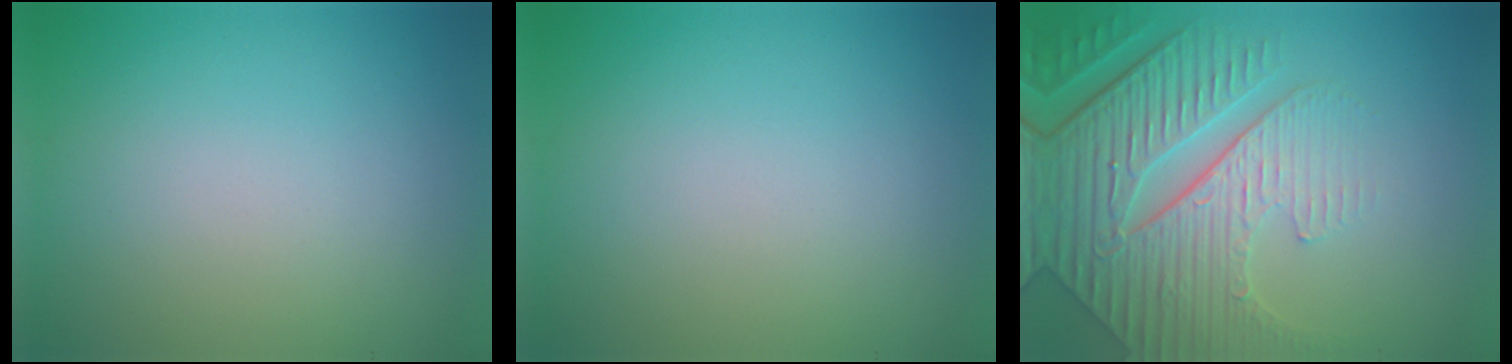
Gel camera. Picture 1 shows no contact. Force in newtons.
{"total": 0.0}
{"total": 7.2, "press": 5.8, "slide": 4.3}